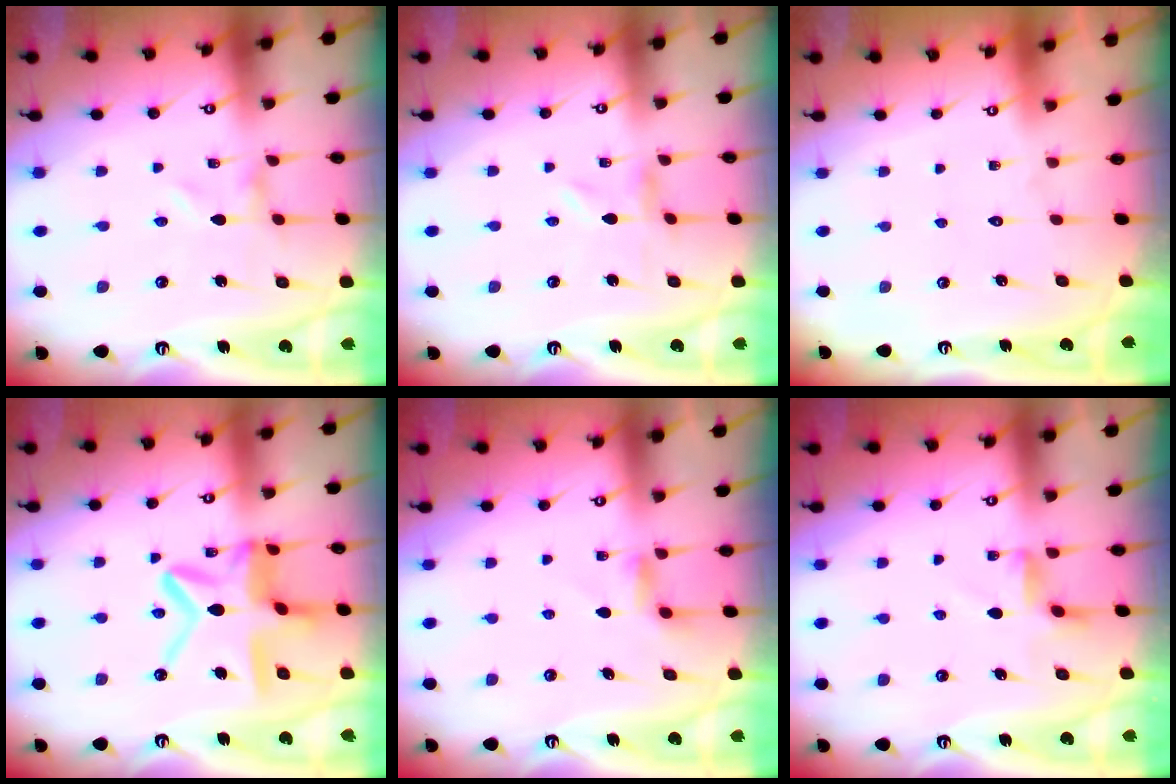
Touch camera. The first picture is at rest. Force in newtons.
{"total": 0.0}
{"total": 1.7, "press": 1.6, "slide": 0.1}
{"total": 16.5, "press": 16.4, "slide": 1.4}
{"total": 3.3, "press": 3.3, "slide": 0.3}
{"total": 2.9, "press": 2.8, "slide": 0.5}